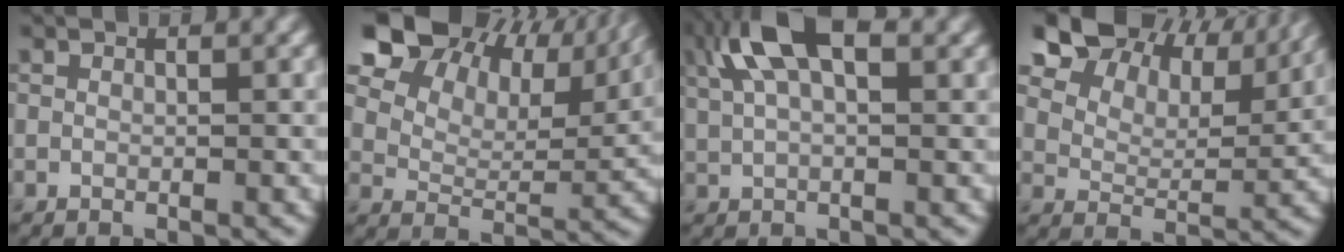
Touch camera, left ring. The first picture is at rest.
{"total": 19.5, "force": [11.8, 11.5, 10.4], "torque": [-0.194, 0.062, 0.206]}
{"total": 7.0, "force": [3.4, 2.8, 5.4], "torque": [-0.115, 0.021, 0.059]}
{"total": 16.1, "force": [10.7, 8.7, 8.2], "torque": [-0.162, 0.031, 0.185]}